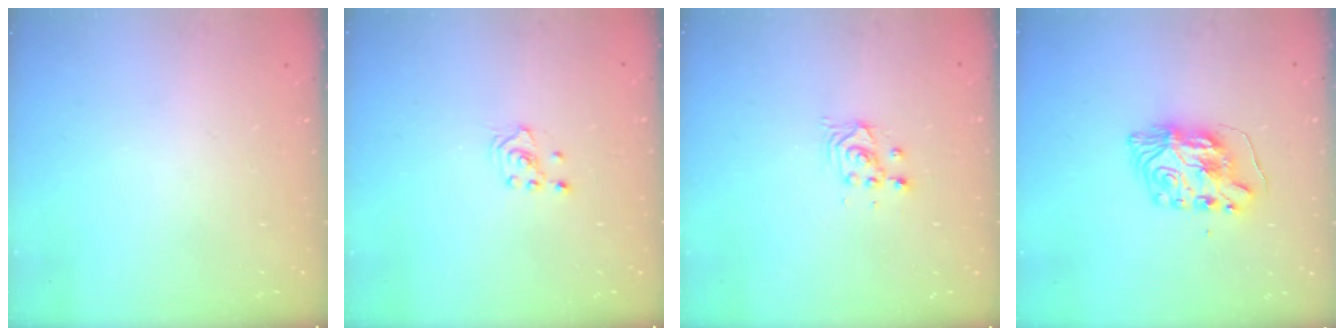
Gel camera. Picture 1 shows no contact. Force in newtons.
{"total": 2.1, "press": 2.1, "slide": 0.1}
{"total": 2.8, "press": 2.8, "slide": 0.1}
{"total": 8.1, "press": 8.1, "slide": 0.9}